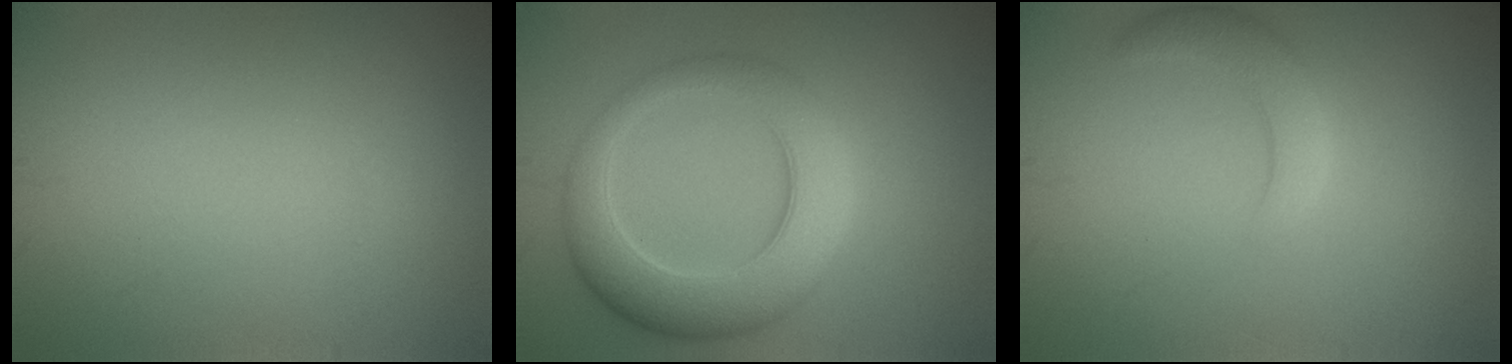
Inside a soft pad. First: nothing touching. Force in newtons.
{"total": 7.6, "press": 7.6, "slide": 0.1}
{"total": 3.1, "press": 3.1, "slide": 0.2}